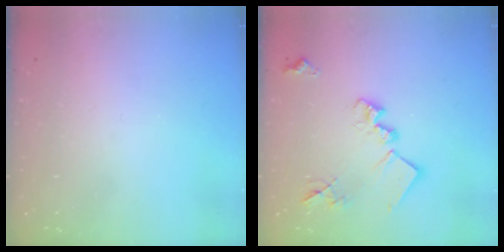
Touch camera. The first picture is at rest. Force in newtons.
{"total": 16.6, "press": 16.6, "slide": 0.5}